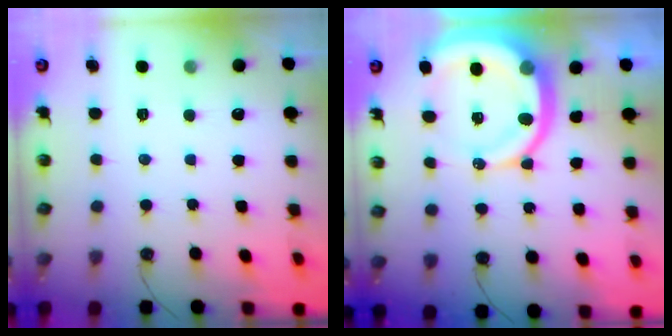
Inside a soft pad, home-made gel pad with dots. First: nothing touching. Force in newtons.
{"total": 14.6, "press": 14.5, "slide": 1.7}